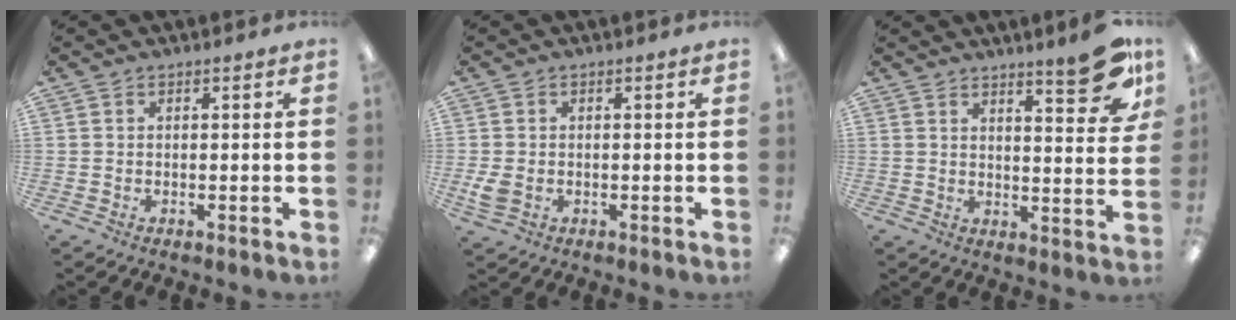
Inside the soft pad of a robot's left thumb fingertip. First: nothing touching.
{"total": 4.1, "force": [-0.6, 2.8, 2.8], "torque": [-0.053, -0.001, -0.012]}
{"total": 11.8, "force": [7.8, 2.5, 8.5], "torque": [-0.098, -0.050, 0.120]}